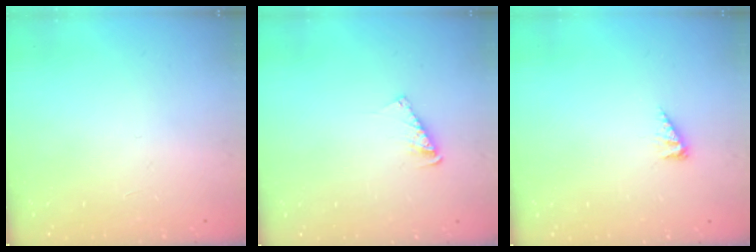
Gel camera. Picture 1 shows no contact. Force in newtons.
{"total": 5.2, "press": 5.2, "slide": 0.1}
{"total": 2.8, "press": 2.8, "slide": 0.4}